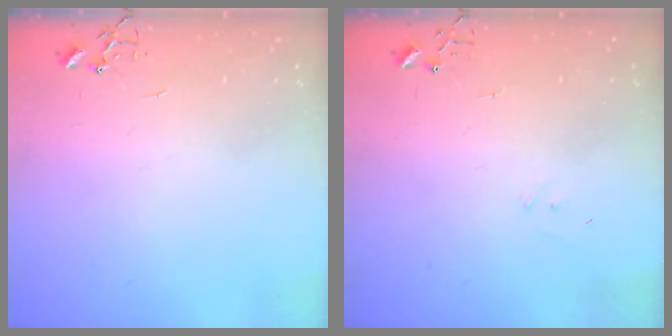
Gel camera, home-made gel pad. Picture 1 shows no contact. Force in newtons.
{"total": 4.9, "press": 4.9, "slide": 0.3}